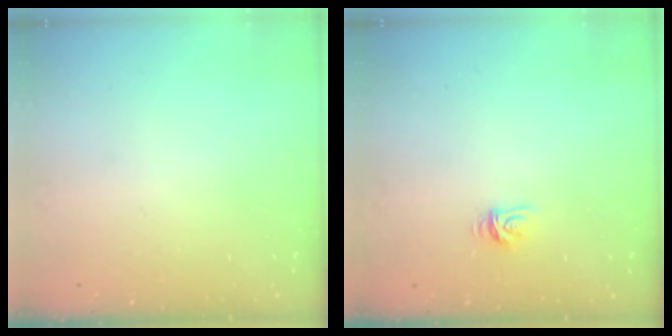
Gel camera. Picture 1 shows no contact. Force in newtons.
{"total": 3.5, "press": 3.4, "slide": 0.5}